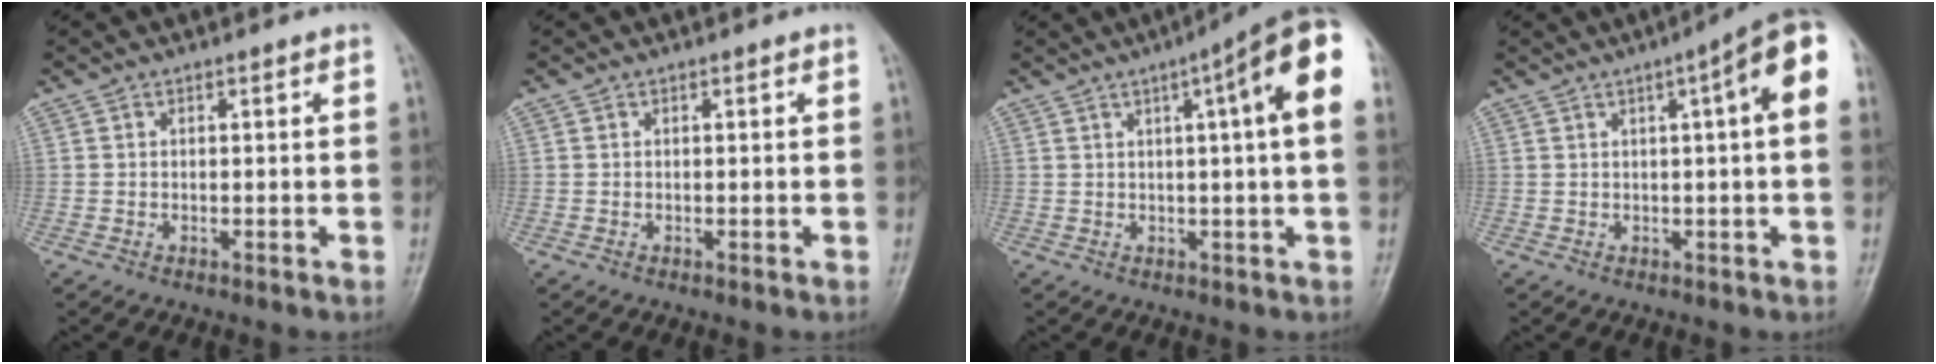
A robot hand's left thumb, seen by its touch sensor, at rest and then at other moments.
{"total": 0.0}
{"total": 12.8, "force": [3.9, 1.3, 12.2], "torque": [-0.162, 0.017, 0.042]}
{"total": 10.1, "force": [2.7, 1.5, 9.7], "torque": [-0.125, 0.019, 0.026]}